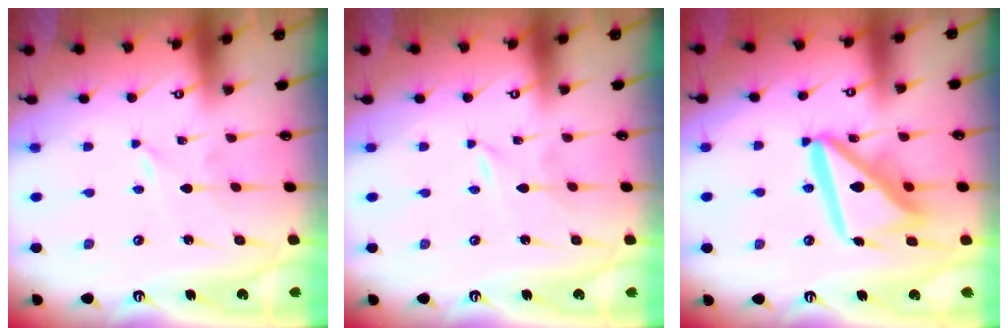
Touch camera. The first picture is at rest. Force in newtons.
{"total": 0.0}
{"total": 17.3, "press": 17.2, "slide": 2.1}